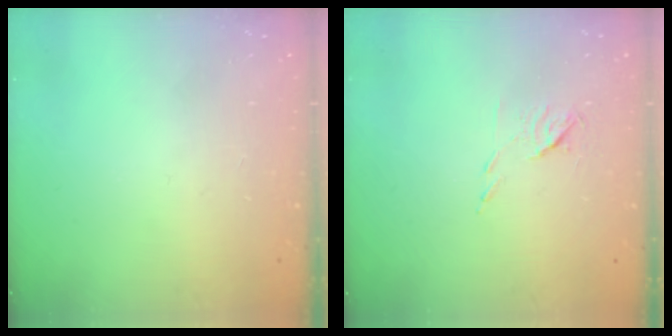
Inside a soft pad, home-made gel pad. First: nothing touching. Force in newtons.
{"total": 5.4, "press": 5.3, "slide": 0.9}